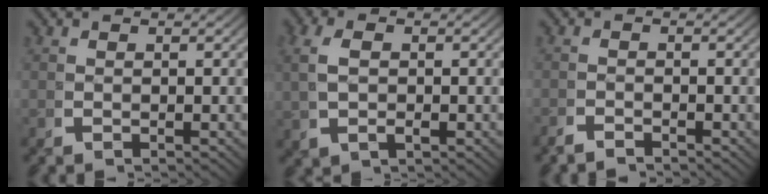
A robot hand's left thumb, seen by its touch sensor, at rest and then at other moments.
{"total": 3.2, "force": [0.6, 1.9, 2.5], "torque": [-0.060, 0.001, 0.014]}
{"total": 1.4, "force": [-1.4, 0.1, 0.0], "torque": [0.004, -0.004, -0.031]}